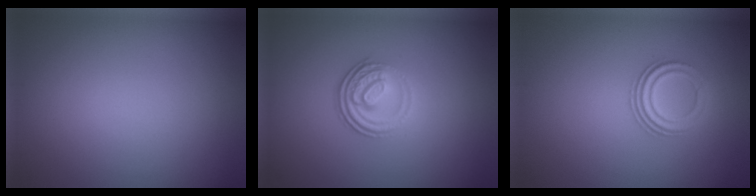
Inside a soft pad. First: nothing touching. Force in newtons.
{"total": 3.6, "press": 2.6, "slide": 2.6}
{"total": 2.8, "press": 2.2, "slide": 1.7}